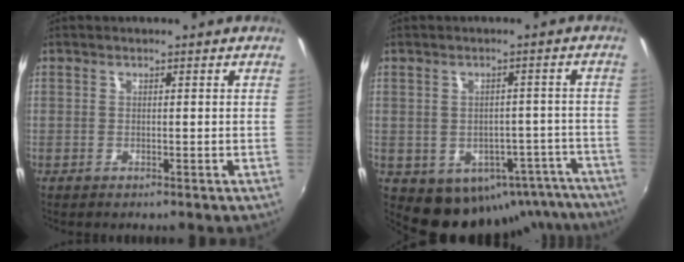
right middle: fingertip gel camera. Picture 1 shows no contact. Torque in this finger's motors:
{"motor_torque": [1.08, -1.06, 0.43, 0.10]}